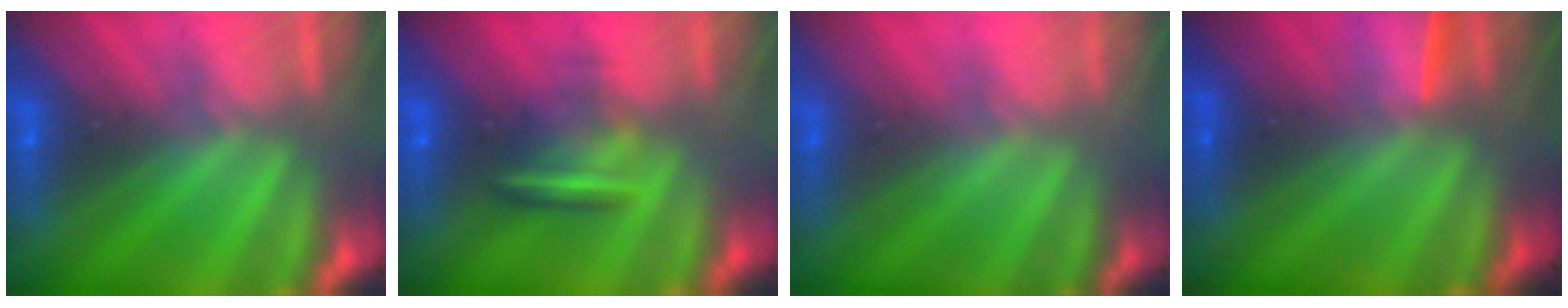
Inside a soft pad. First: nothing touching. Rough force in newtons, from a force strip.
{"total": 9.1}
{"total": 2.3}
{"total": 1.6}